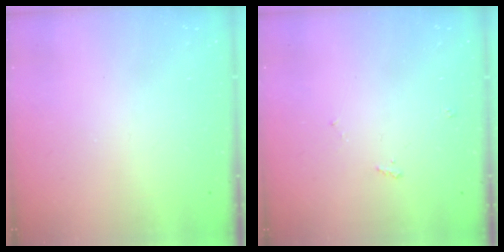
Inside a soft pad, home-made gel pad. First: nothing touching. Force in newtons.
{"total": 4.7, "press": 4.7, "slide": 0.6}